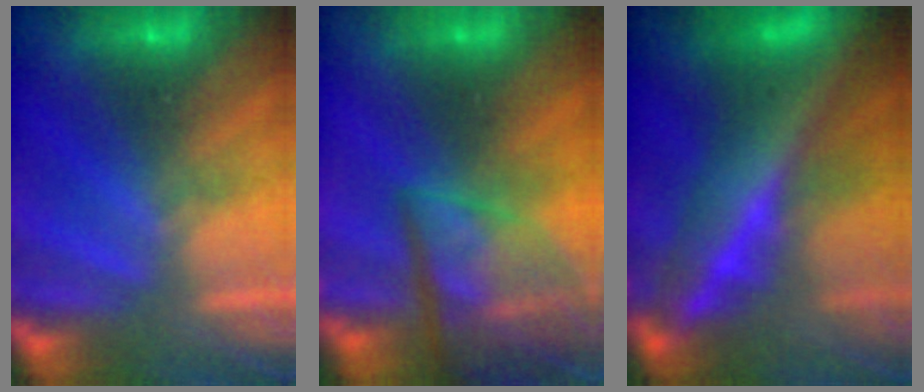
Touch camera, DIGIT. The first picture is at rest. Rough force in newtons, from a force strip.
{"total": 6.8}
{"total": 9.1}